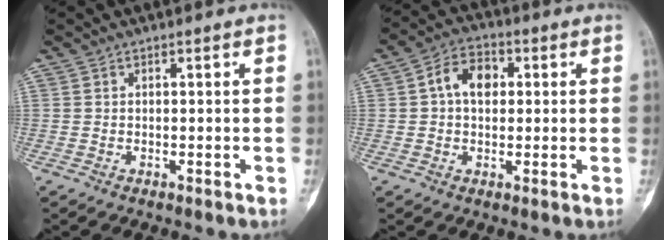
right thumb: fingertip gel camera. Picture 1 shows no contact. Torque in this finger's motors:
{"motor_torque": [-0.59, 0.62, 0.01, 0.02, 0.19]}